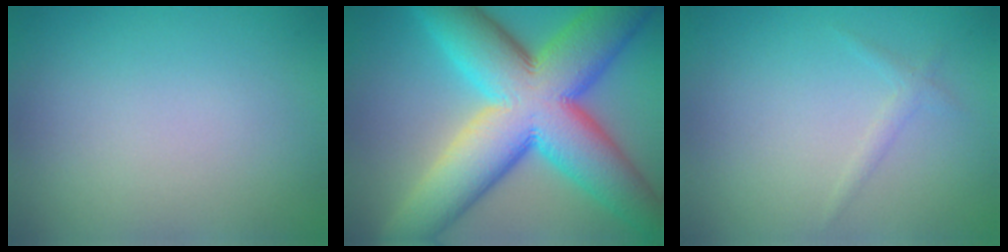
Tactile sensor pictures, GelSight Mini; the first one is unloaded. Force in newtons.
{"total": 16.4, "press": 16.4, "slide": 0.5}
{"total": 0.9, "press": 0.9, "slide": 0.1}